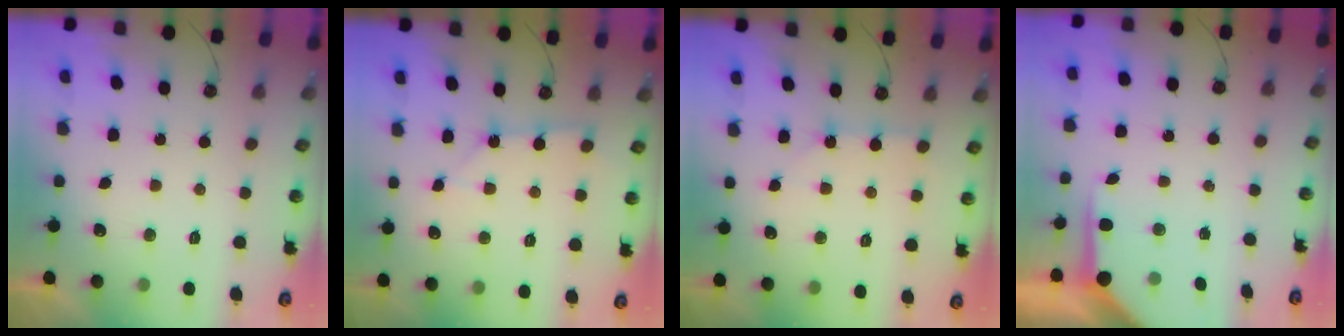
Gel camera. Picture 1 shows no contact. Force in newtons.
{"total": 2.6, "press": 2.6, "slide": 0.2}
{"total": 2.6, "press": 2.6, "slide": 0.4}
{"total": 6.5, "press": 6.5, "slide": 0.5}